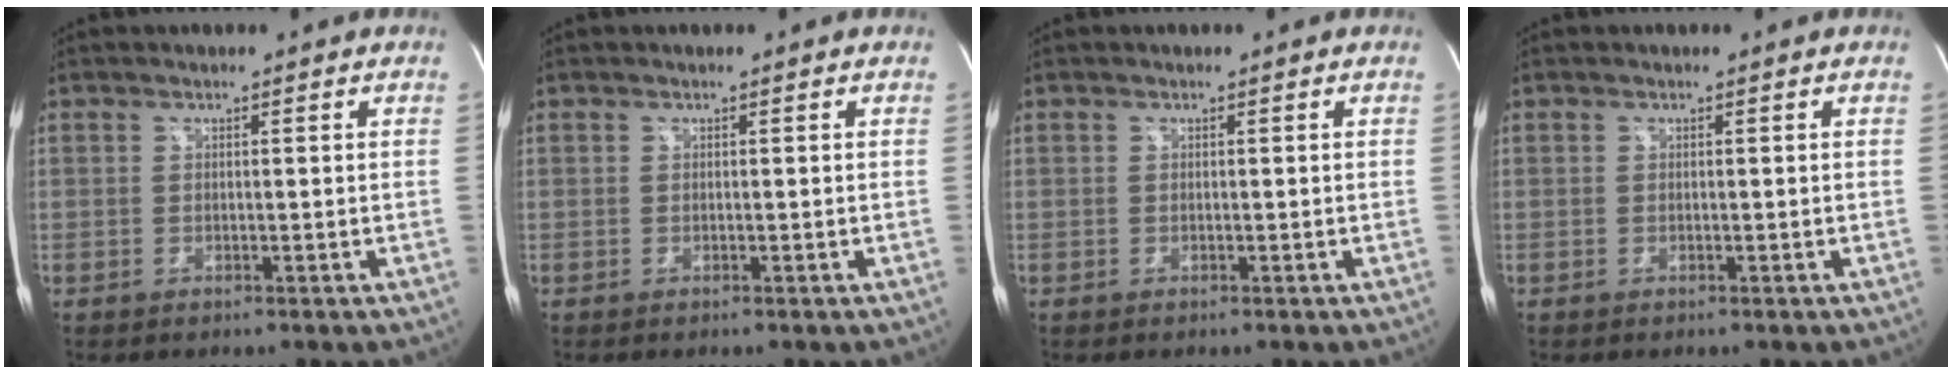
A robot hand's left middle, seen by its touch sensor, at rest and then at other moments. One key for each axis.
{"total": 0.0}
{"total": 0.0}
{"total": 0.0}